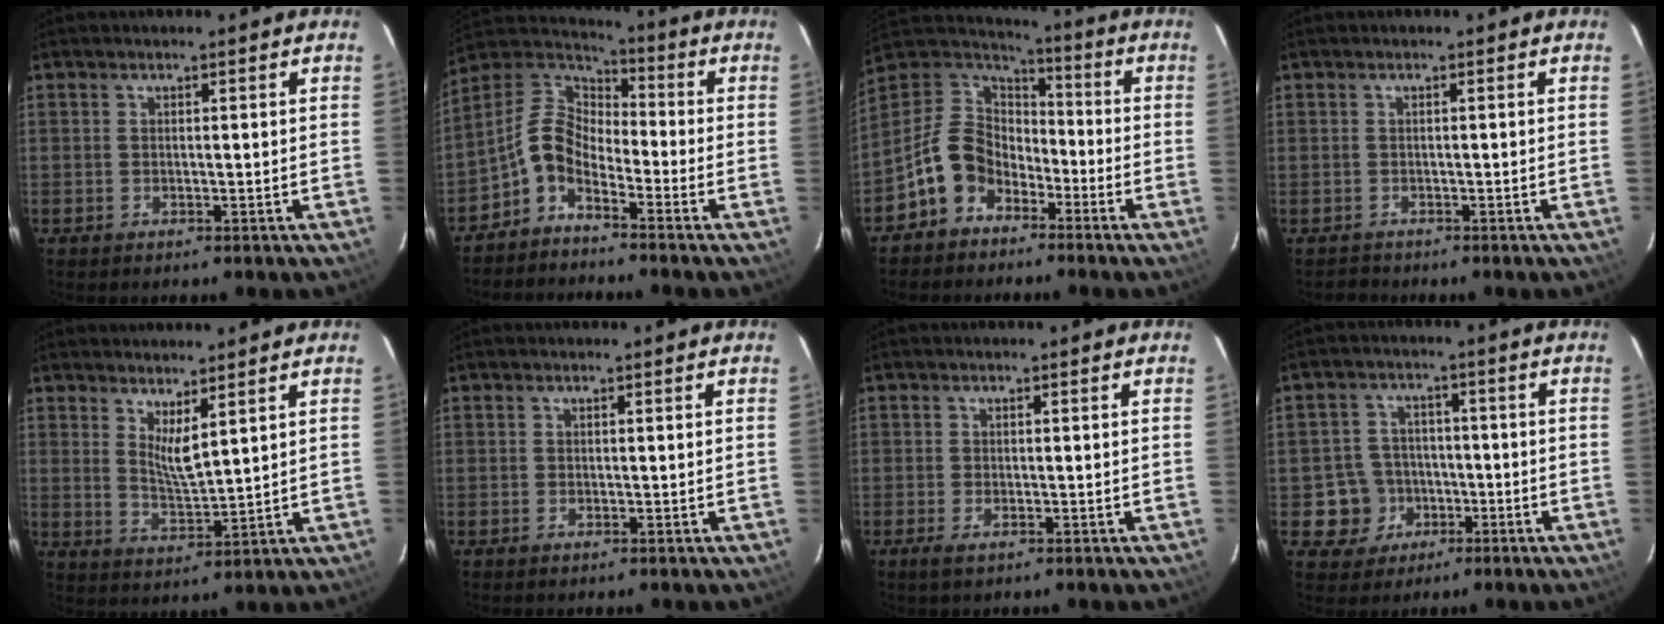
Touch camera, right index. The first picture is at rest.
{"total": 8.3, "force": [-4.5, 4.8, 5.0], "torque": [-0.106, 0.025, -0.106]}
{"total": 12.6, "force": [-6.9, 9.2, 4.9], "torque": [-0.119, 0.030, -0.133]}
{"total": 1.5, "force": [-1.1, 0.9, -0.4], "torque": [0.005, 0.007, -0.019]}
{"total": 4.9, "force": [3.1, 0.8, 3.7], "torque": [-0.066, -0.014, 0.056]}
{"total": 0.0}
{"total": 2.1, "force": [-1.2, 0.8, 1.5], "torque": [-0.031, -0.006, -0.022]}
{"total": 7.2, "force": [-2.3, 6.8, 0.4], "torque": [-0.024, 0.024, -0.032]}